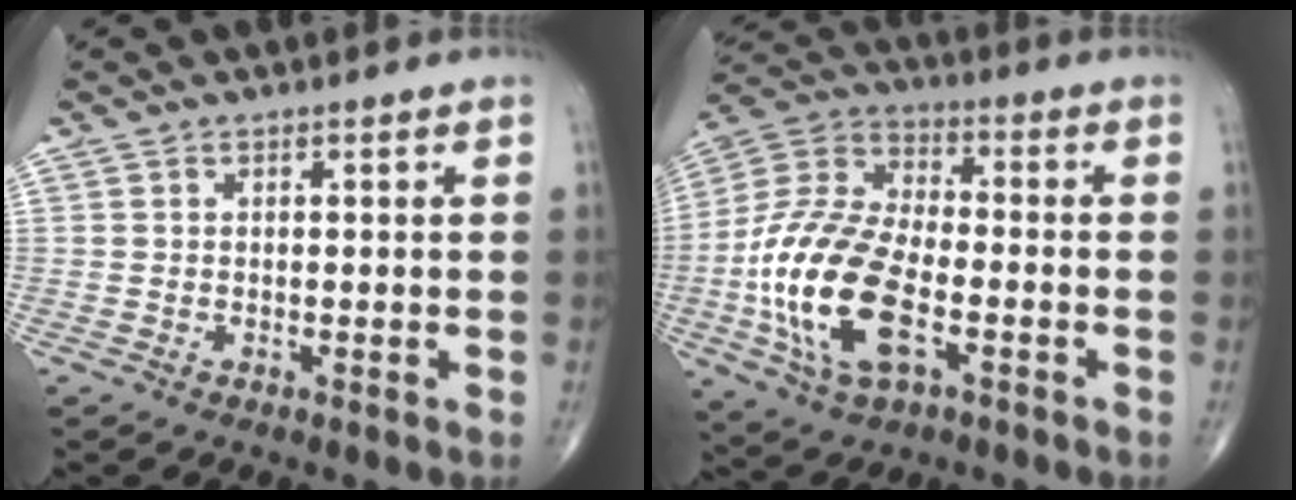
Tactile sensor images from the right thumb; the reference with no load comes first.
{"total": 20.2, "force": [-5.5, 10.3, 16.5], "torque": [-0.339, 0.020, -0.101]}